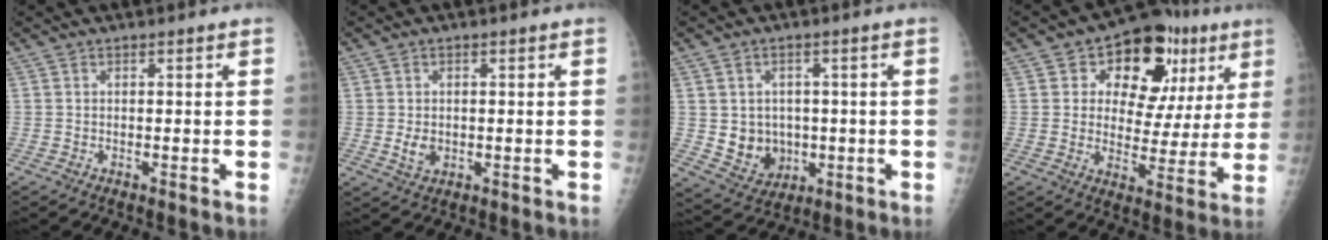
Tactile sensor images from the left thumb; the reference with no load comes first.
{"total": 3.3, "force": [-0.2, 2.5, 2.2], "torque": [-0.032, -0.003, 0.002]}
{"total": 8.4, "force": [-0.3, 7.3, 4.2], "torque": [-0.030, -0.004, 0.015]}
{"total": 18.2, "force": [7.6, 11.4, 11.9], "torque": [-0.101, -0.004, 0.103]}